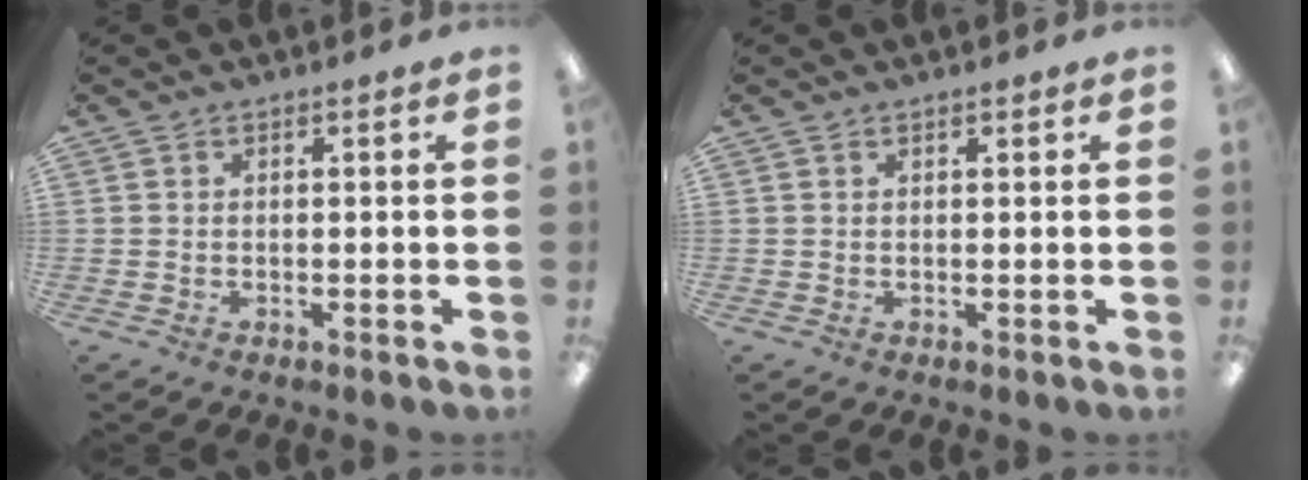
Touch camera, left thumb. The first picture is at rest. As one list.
[{"total": 0.6, "force": [0.5, 0.2, 0.2], "torque": [0.003, -0.002, 0.007]}]